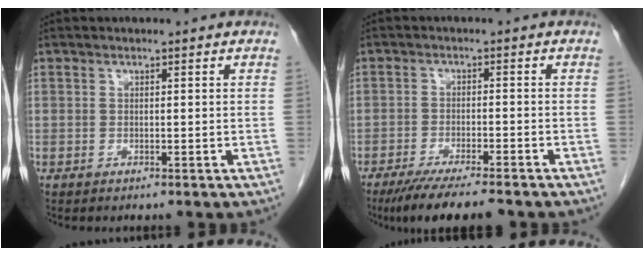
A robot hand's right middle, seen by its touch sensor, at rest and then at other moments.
{"total": 9.5, "force": [-7.7, 0.8, 5.5], "torque": [-0.083, -0.022, -0.120]}